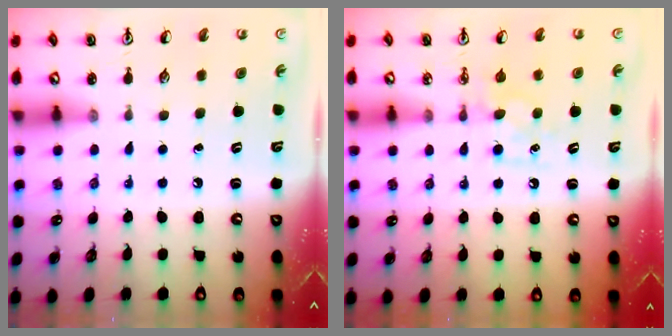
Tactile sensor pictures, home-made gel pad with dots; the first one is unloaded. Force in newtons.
{"total": 5.5, "press": 5.4, "slide": 0.8}